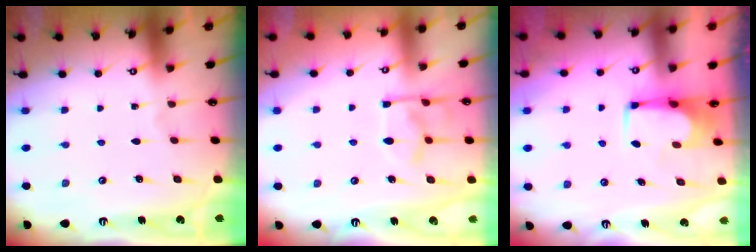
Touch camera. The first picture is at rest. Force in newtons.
{"total": 8.8, "press": 8.7, "slide": 1.3}
{"total": 1.7, "press": 1.6, "slide": 0.3}